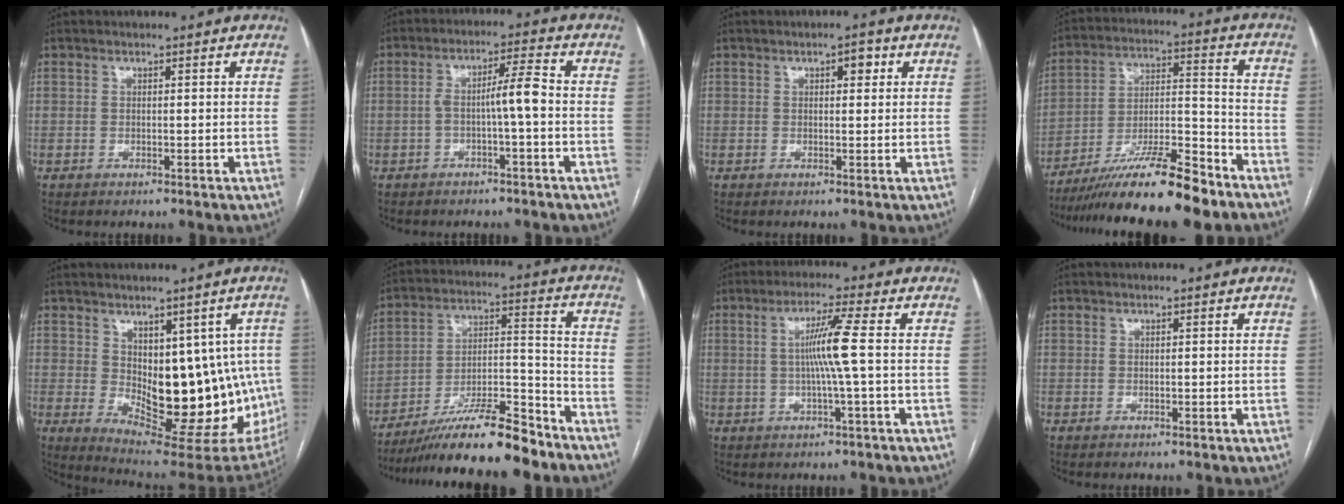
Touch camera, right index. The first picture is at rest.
{"total": 5.1, "force": [-1.3, -0.2, 5.0], "torque": [-0.087, 0.021, -0.019]}
{"total": 2.2, "force": [0.9, 0.9, 1.7], "torque": [-0.025, 0.008, 0.013]}
{"total": 17.5, "force": [-13.9, 1.6, 10.6], "torque": [-0.181, -0.005, -0.240]}
{"total": 17.8, "force": [-0.7, 8.2, 15.8], "torque": [-0.173, -0.005, 0.018]}
{"total": 16.8, "force": [-13.9, 2.1, 9.1], "torque": [-0.159, 0.007, -0.241]}
{"total": 6.3, "force": [0.1, -1.5, 6.1], "torque": [-0.113, 0.004, 0.005]}
{"total": 0.0}